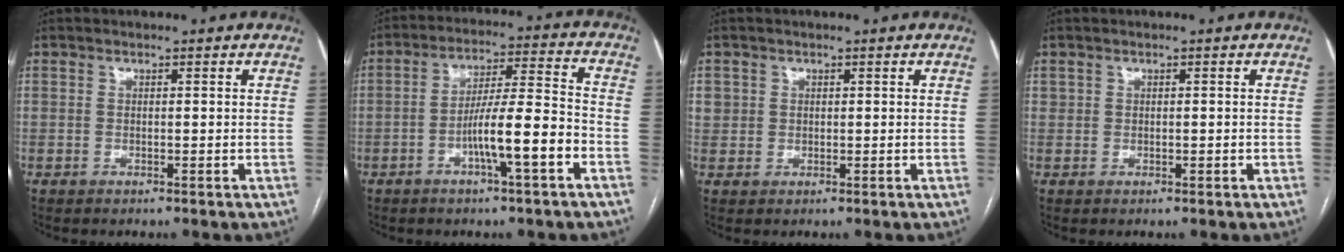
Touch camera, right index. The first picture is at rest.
{"total": 10.1, "force": [-4.0, 0.4, 9.2], "torque": [-0.159, 0.013, -0.067]}
{"total": 2.3, "force": [0.7, 2.1, 0.4], "torque": [0.001, 0.008, 0.015]}
{"total": 0.6, "force": [0.1, 0.5, 0.3], "torque": [-0.011, 0.008, 0.006]}